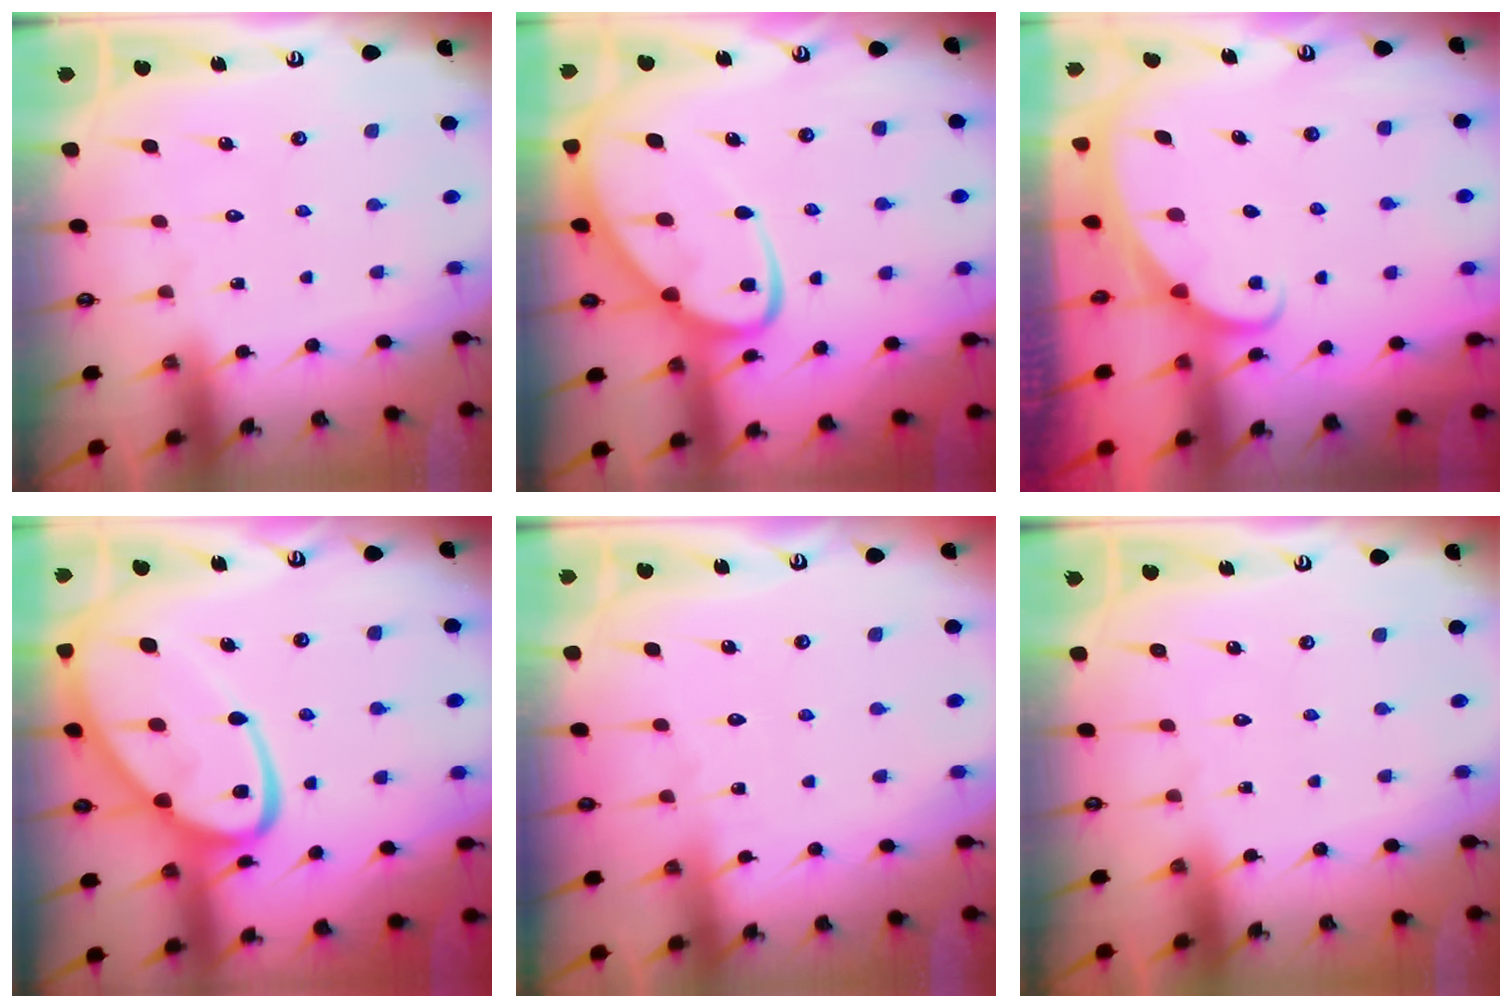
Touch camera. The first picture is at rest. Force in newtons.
{"total": 12.5, "press": 12.4, "slide": 1.2}
{"total": 1.9, "press": 1.9, "slide": 0.1}
{"total": 21.7, "press": 21.6, "slide": 2.0}
{"total": 2.5, "press": 2.5, "slide": 0.3}
{"total": 0.0}